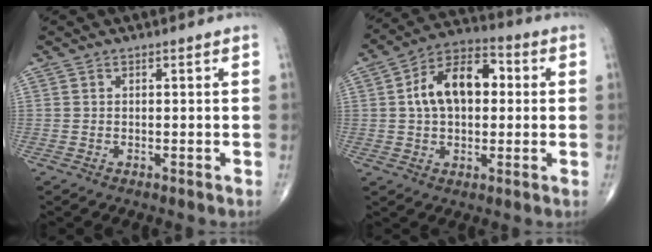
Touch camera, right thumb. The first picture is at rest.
{"total": 13.7, "force": [1.8, 8.5, 10.6], "torque": [-0.157, 0.027, 0.020]}